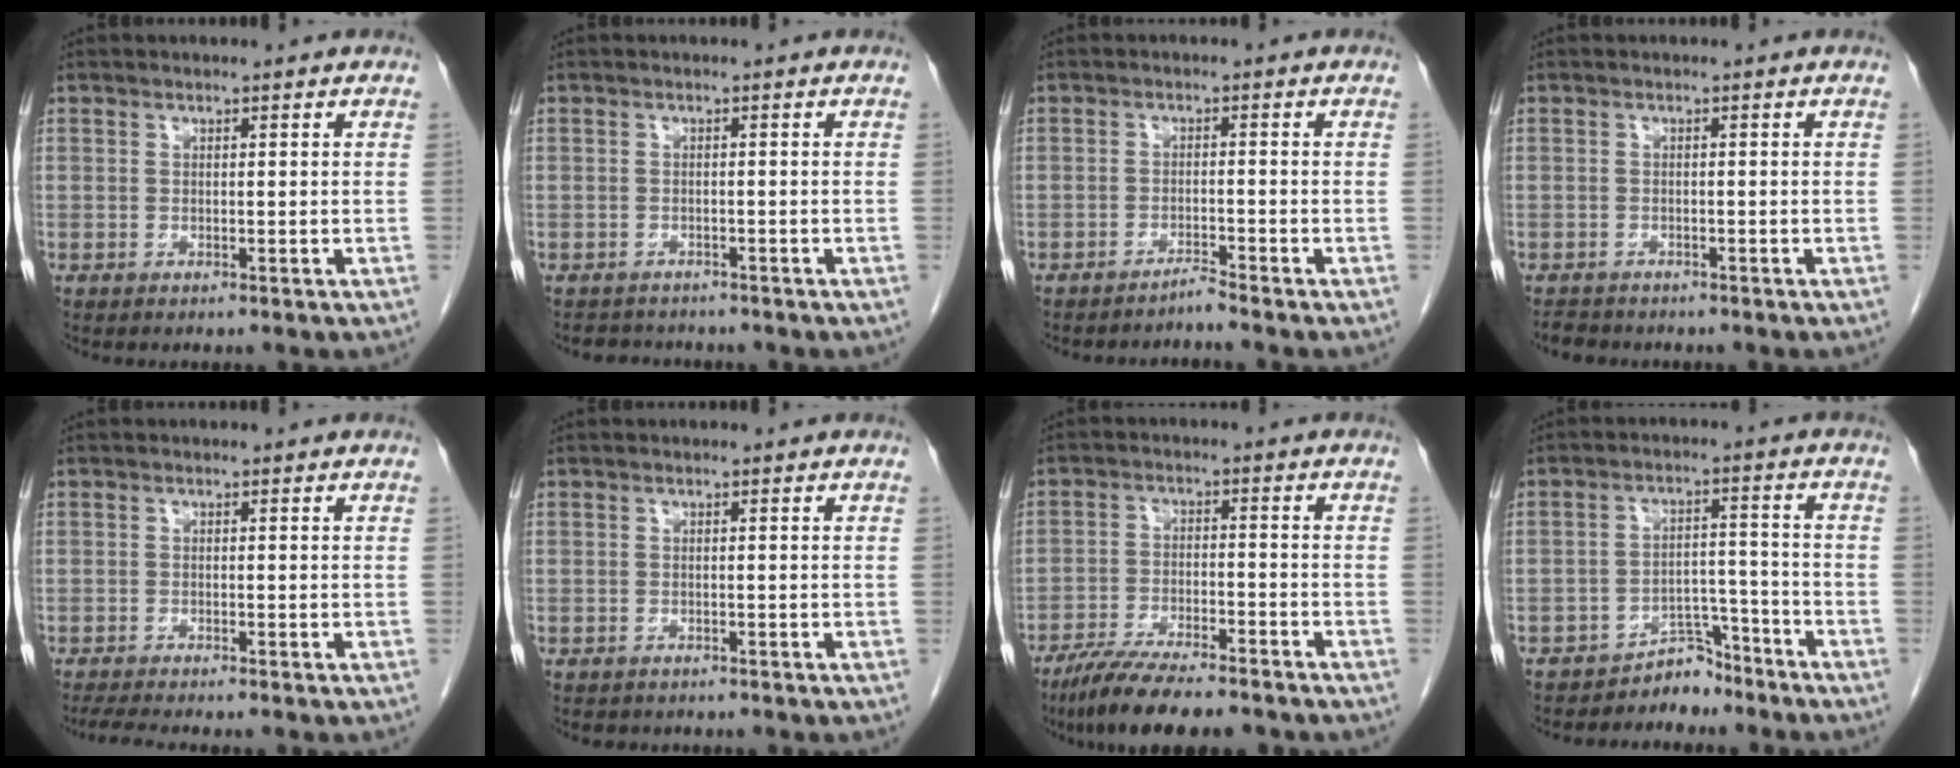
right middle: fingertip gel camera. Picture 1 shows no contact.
{"total": 3.0, "force": [-2.7, 1.2, -0.1], "torque": [0.000, -0.002, -0.041]}
{"total": 1.7, "force": [-1.6, -0.5, 0.0], "torque": [0.008, -0.003, -0.025]}
{"total": 2.5, "force": [-2.3, 1.0, 0.3], "torque": [-0.009, -0.004, -0.035]}
{"total": 2.9, "force": [-2.5, -0.5, 1.3], "torque": [-0.026, -0.012, -0.048]}
{"total": 1.6, "force": [-1.3, 0.8, 0.3], "torque": [-0.010, -0.001, -0.017]}
{"total": 11.8, "force": [-9.7, 1.9, 6.4], "torque": [-0.105, -0.023, -0.155]}
{"total": 4.8, "force": [-4.4, 1.9, 0.2], "torque": [0.004, 0.019, -0.068]}